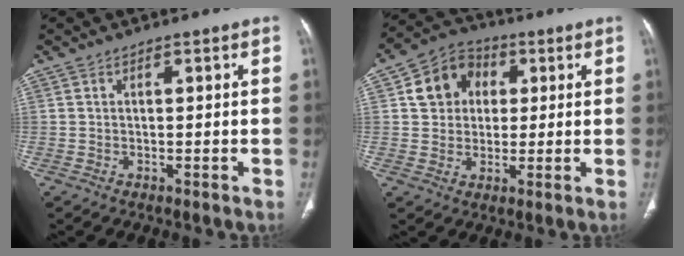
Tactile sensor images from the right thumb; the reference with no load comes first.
{"total": 9.8, "force": [2.2, 8.5, 4.4], "torque": [-0.042, 0.008, 0.028]}